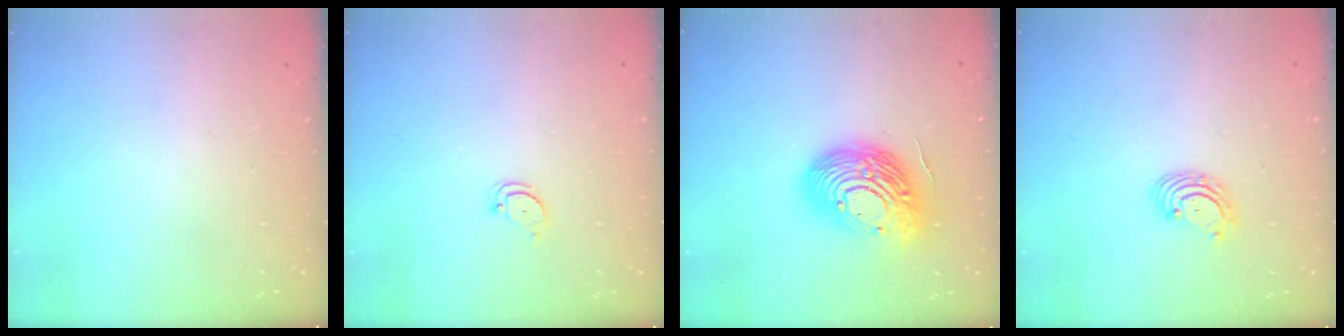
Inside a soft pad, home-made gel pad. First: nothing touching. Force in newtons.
{"total": 2.6, "press": 2.6, "slide": 0.1}
{"total": 20.0, "press": 20.0, "slide": 1.6}
{"total": 2.9, "press": 2.9, "slide": 0.3}